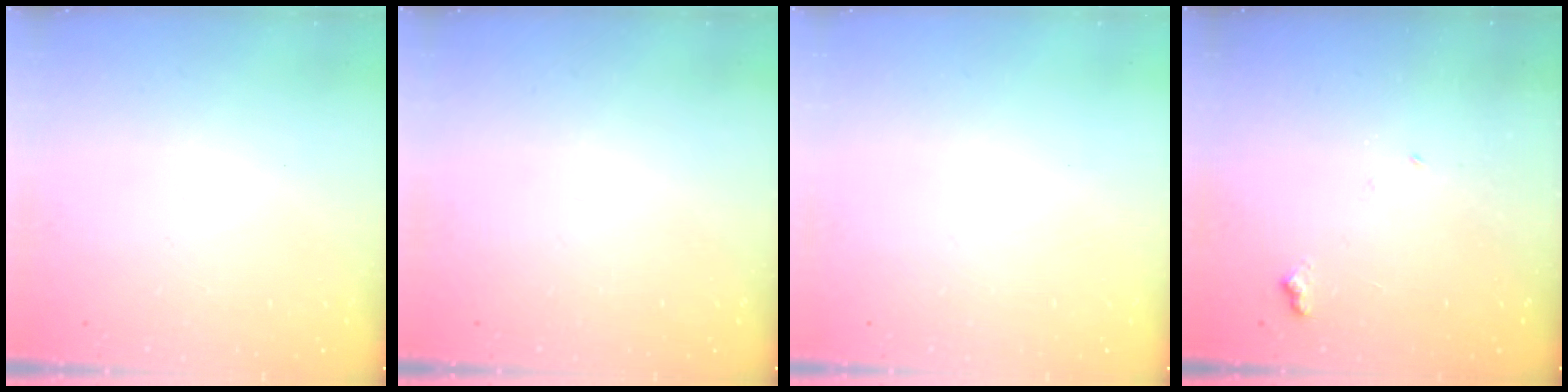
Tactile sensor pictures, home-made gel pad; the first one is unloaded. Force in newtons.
{"total": 0.0}
{"total": 0.0}
{"total": 5.6, "press": 5.6, "slide": 0.9}